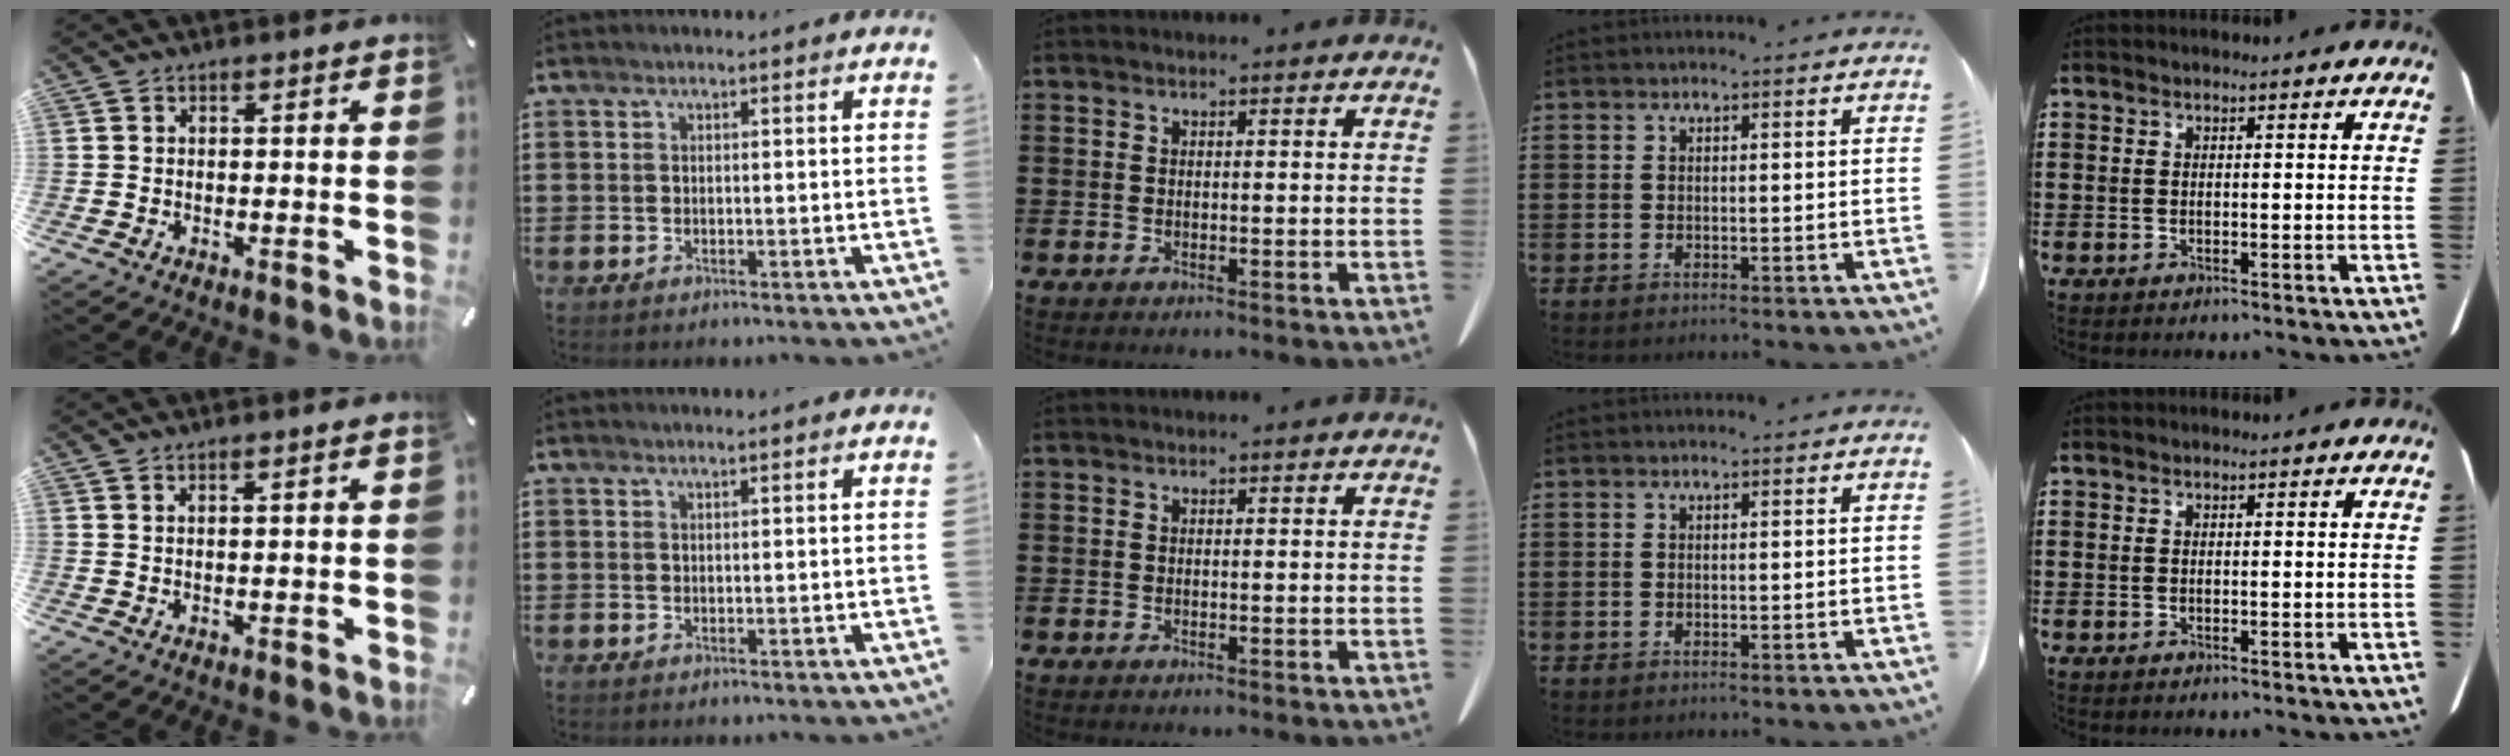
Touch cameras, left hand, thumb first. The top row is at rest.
{"thumb": {"total": 1.3, "force": [0.9, -0.2, 0.9], "torque": [-0.017, -0.003, 0.017]}, "index": {"total": 0.8, "force": [0.7, -0.1, 0.3], "torque": [-0.007, -0.002, 0.014]}}